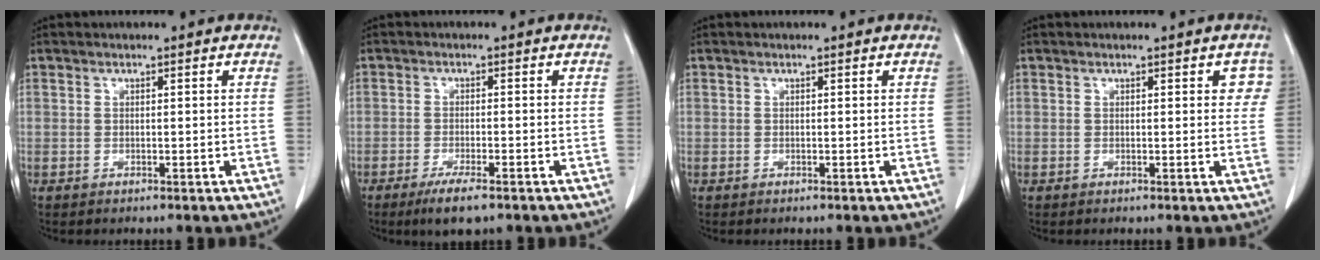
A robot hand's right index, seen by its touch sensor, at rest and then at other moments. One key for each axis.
{"total": 5.0, "fx": -3.4, "fy": 0.8, "fz": 3.5, "tx": -0.064, "ty": -0.010, "tz": -0.055}
{"total": 0.0}
{"total": 2.5, "fx": 1.0, "fy": 1.4, "fz": 1.9, "tx": -0.006, "ty": 0.007, "tz": 0.005}